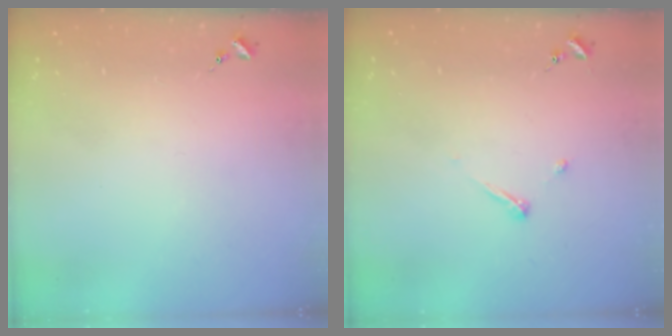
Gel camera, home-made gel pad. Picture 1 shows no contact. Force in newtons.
{"total": 4.5, "press": 4.5, "slide": 0.4}